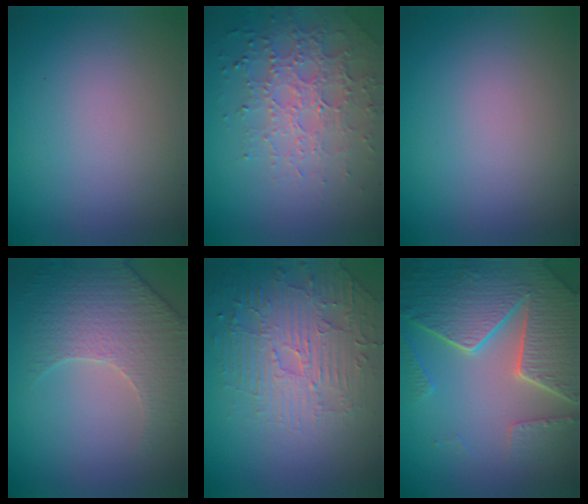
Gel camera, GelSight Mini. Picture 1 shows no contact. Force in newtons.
{"total": 4.4, "press": 3.6, "slide": 2.6}
{"total": 0.0}
{"total": 4.2, "press": 4.1, "slide": 1.0}
{"total": 4.6, "press": 3.7, "slide": 2.7}
{"total": 8.2, "press": 6.1, "slide": 5.6}